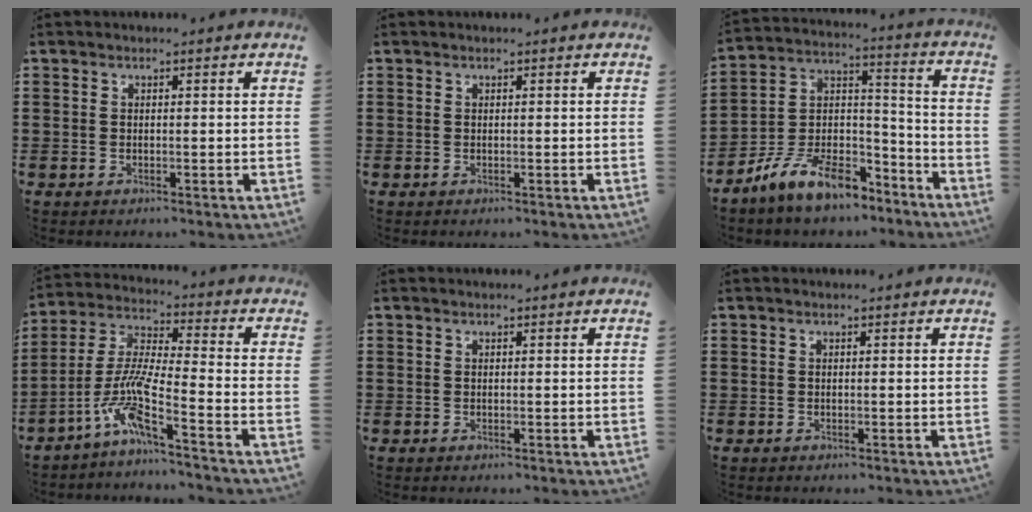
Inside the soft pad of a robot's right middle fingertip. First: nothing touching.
{"total": 0.0}
{"total": 10.6, "force": [-8.5, 3.7, 5.1], "torque": [-0.111, 0.022, -0.171]}
{"total": 8.6, "force": [-5.5, 0.5, 6.5], "torque": [-0.159, -0.024, -0.117]}
{"total": 0.0}
{"total": 0.0}